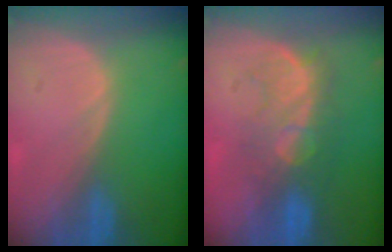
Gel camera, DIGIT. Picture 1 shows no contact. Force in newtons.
{"total": 8.1, "press": 7.9, "slide": 1.7}